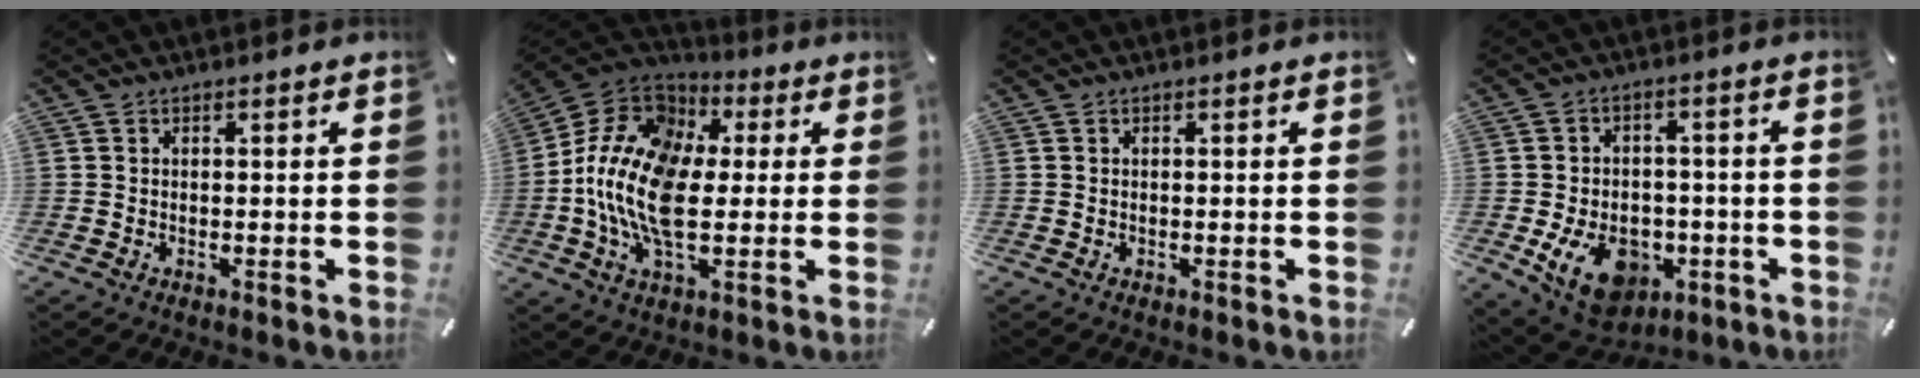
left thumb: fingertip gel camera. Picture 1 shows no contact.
{"total": 16.4, "force": [-2.9, 10.3, 12.4], "torque": [-0.274, 0.007, -0.061]}
{"total": 0.0}
{"total": 12.9, "force": [-4.8, 9.2, 7.6], "torque": [-0.128, 0.026, -0.079]}